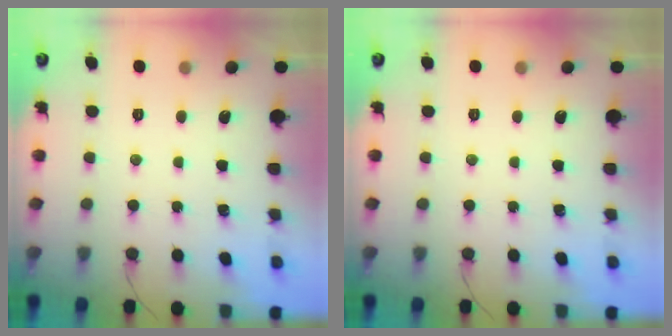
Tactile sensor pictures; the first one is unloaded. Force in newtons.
{"total": 0.0}